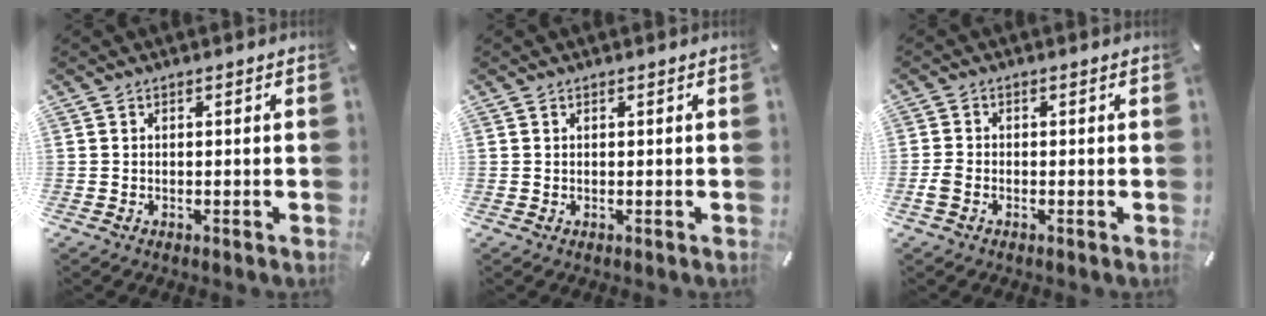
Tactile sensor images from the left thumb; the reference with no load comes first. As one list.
[{"total": 0.0}, {"total": 2.2, "force": [-0.8, 1.4, 1.5], "torque": [-0.027, 0.004, -0.014]}]